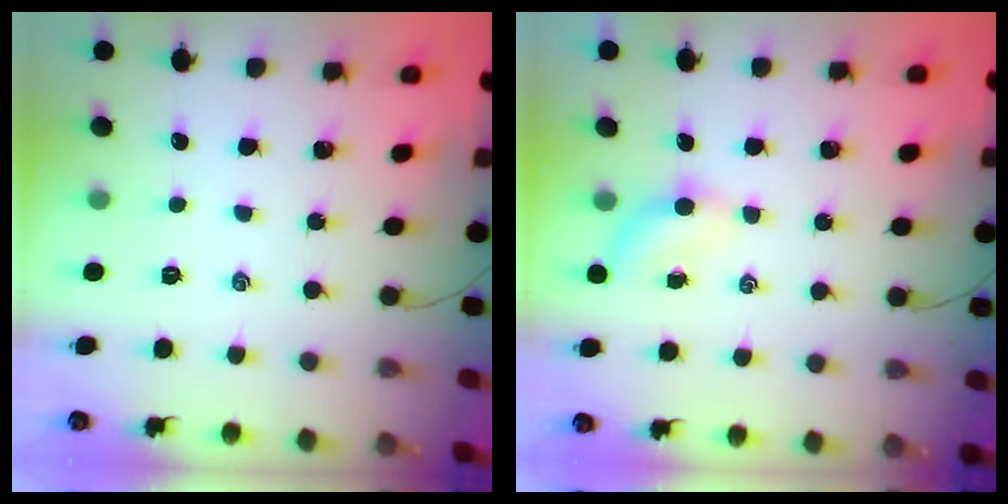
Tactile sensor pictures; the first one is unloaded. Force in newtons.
{"total": 3.6, "press": 3.4, "slide": 1.3}